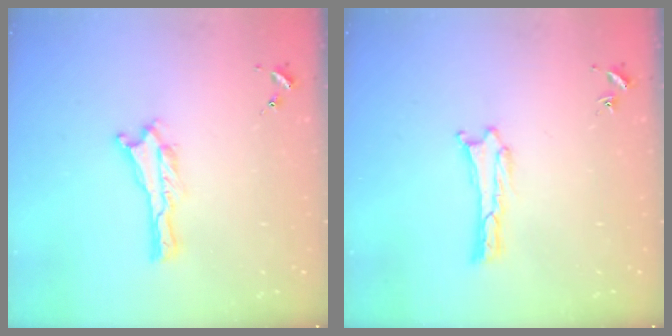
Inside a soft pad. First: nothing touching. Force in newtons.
{"total": 0.0}